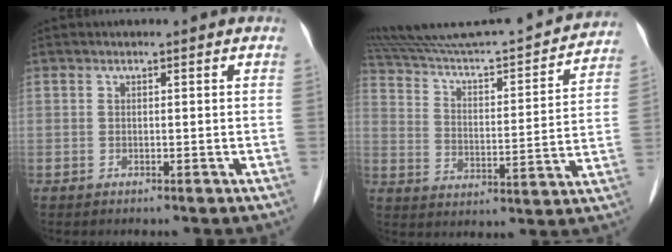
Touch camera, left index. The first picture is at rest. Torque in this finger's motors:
{"motor_torque": [-0.40, -0.83, -0.04, 0.01]}